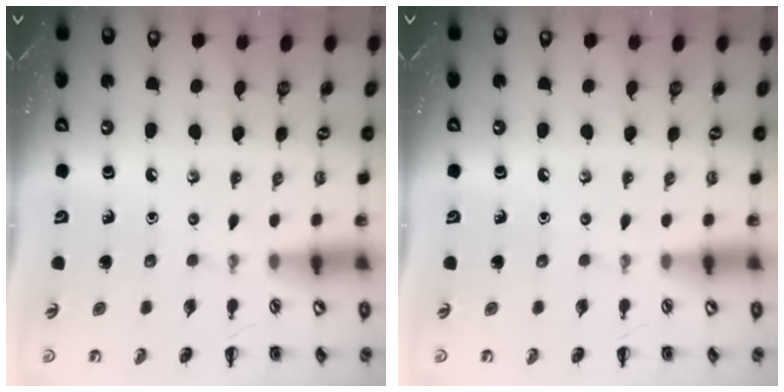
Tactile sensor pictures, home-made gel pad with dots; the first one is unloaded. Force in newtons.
{"total": 0.0}